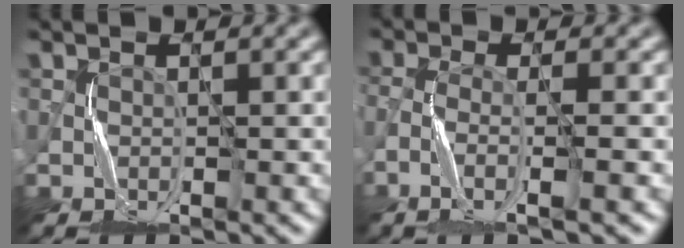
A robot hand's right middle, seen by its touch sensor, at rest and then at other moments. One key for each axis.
{"total": 3.4, "fx": -2.2, "fy": 0.4, "fz": 2.6, "tx": -0.046, "ty": -0.003, "tz": -0.055}